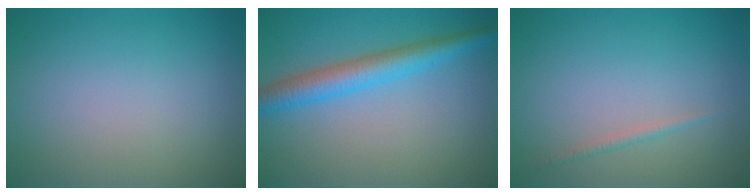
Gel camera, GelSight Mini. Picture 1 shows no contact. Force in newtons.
{"total": 4.1, "press": 4.1, "slide": 0.1}
{"total": 0.7, "press": 0.7, "slide": 0.1}